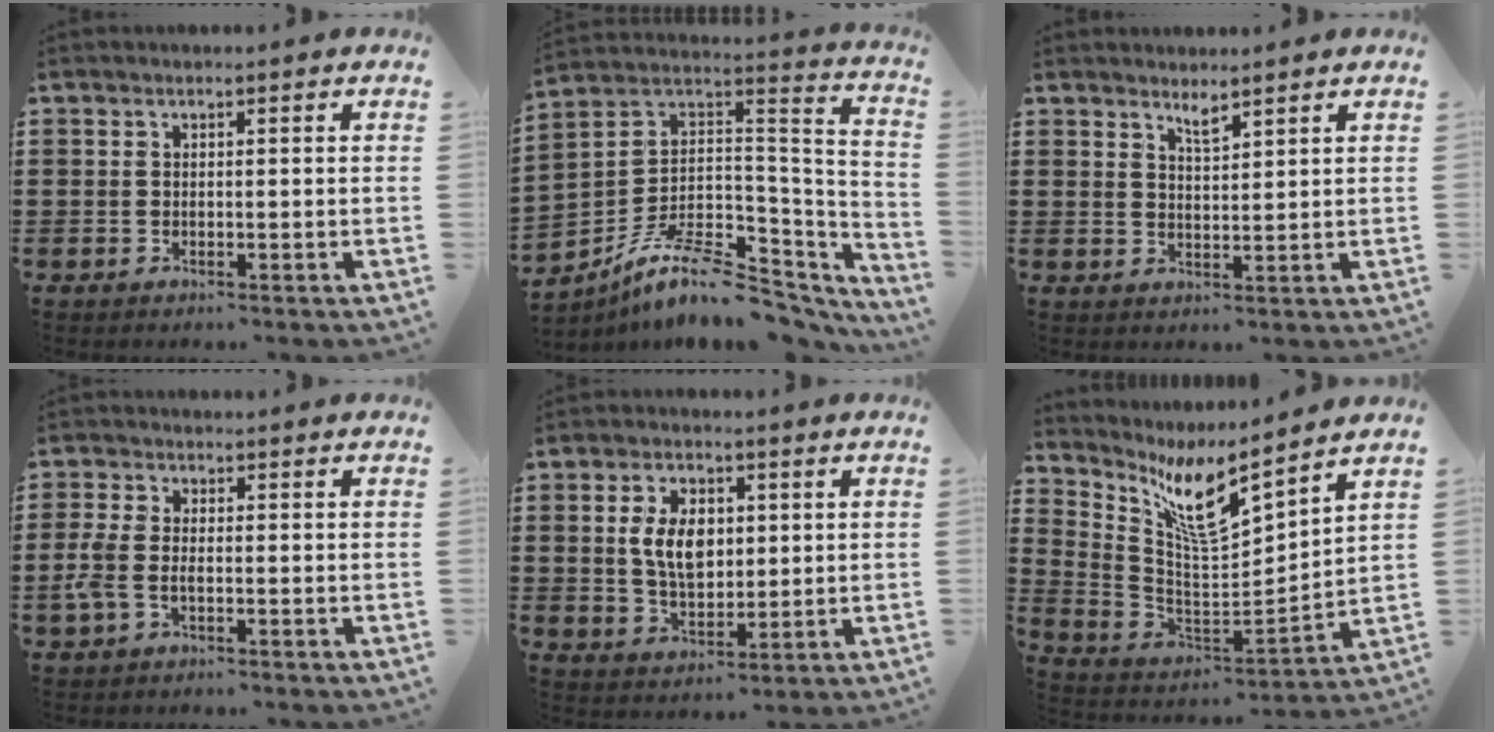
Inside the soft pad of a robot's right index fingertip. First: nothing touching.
{"total": 10.1, "force": [-6.8, 3.7, 6.5], "torque": [-0.130, 0.008, -0.130]}
{"total": 2.3, "force": [2.1, 0.3, 0.8], "torque": [-0.020, 0.003, 0.038]}
{"total": 3.5, "force": [-1.2, 1.6, 2.9], "torque": [-0.078, -0.008, -0.029]}
{"total": 7.1, "force": [1.1, 4.4, 5.4], "torque": [-0.122, 0.008, 0.012]}
{"total": 9.2, "force": [6.4, 1.9, 6.3], "torque": [-0.147, -0.027, 0.112]}